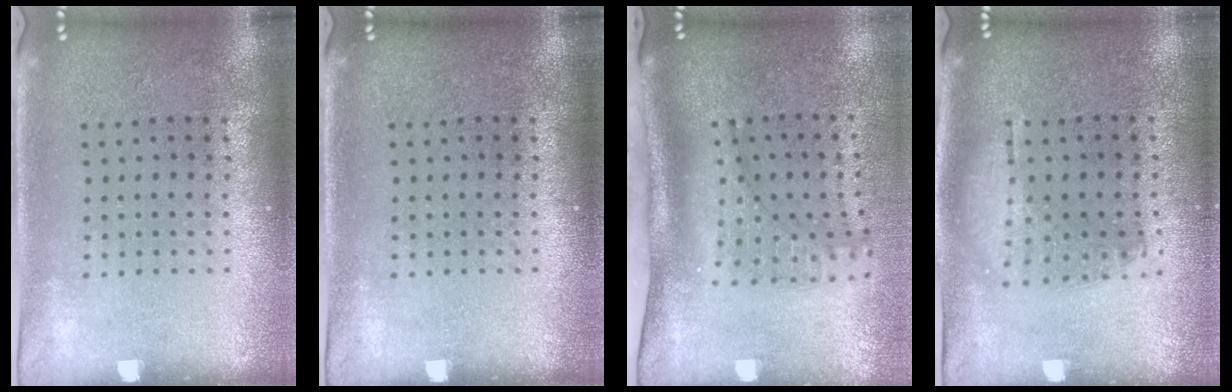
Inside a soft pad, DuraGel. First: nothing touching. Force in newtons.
{"total": 0.0}
{"total": 2.1, "press": 1.5, "slide": 1.5}
{"total": 1.0, "press": 0.9, "slide": 0.4}